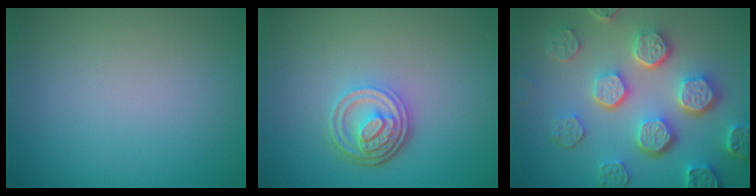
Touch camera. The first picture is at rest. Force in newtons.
{"total": 4.7, "press": 3.5, "slide": 3.2}
{"total": 7.8, "press": 6.1, "slide": 5.0}